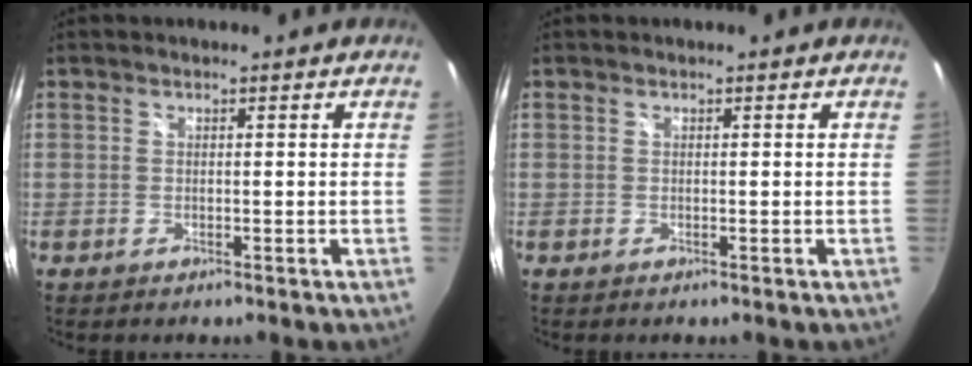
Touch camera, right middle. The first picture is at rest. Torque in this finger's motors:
{"motor_torque": [0.00, 0.00, 0.00, 0.00]}